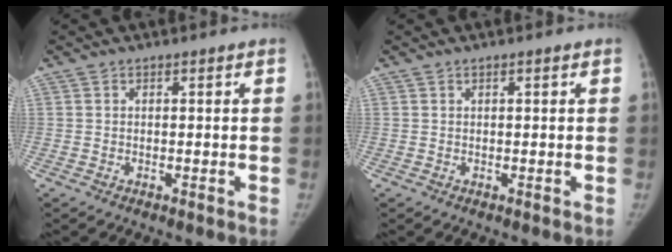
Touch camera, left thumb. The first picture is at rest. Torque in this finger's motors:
{"motor_torque": [-0.12, -0.05, -0.34, 0.32, -0.01]}